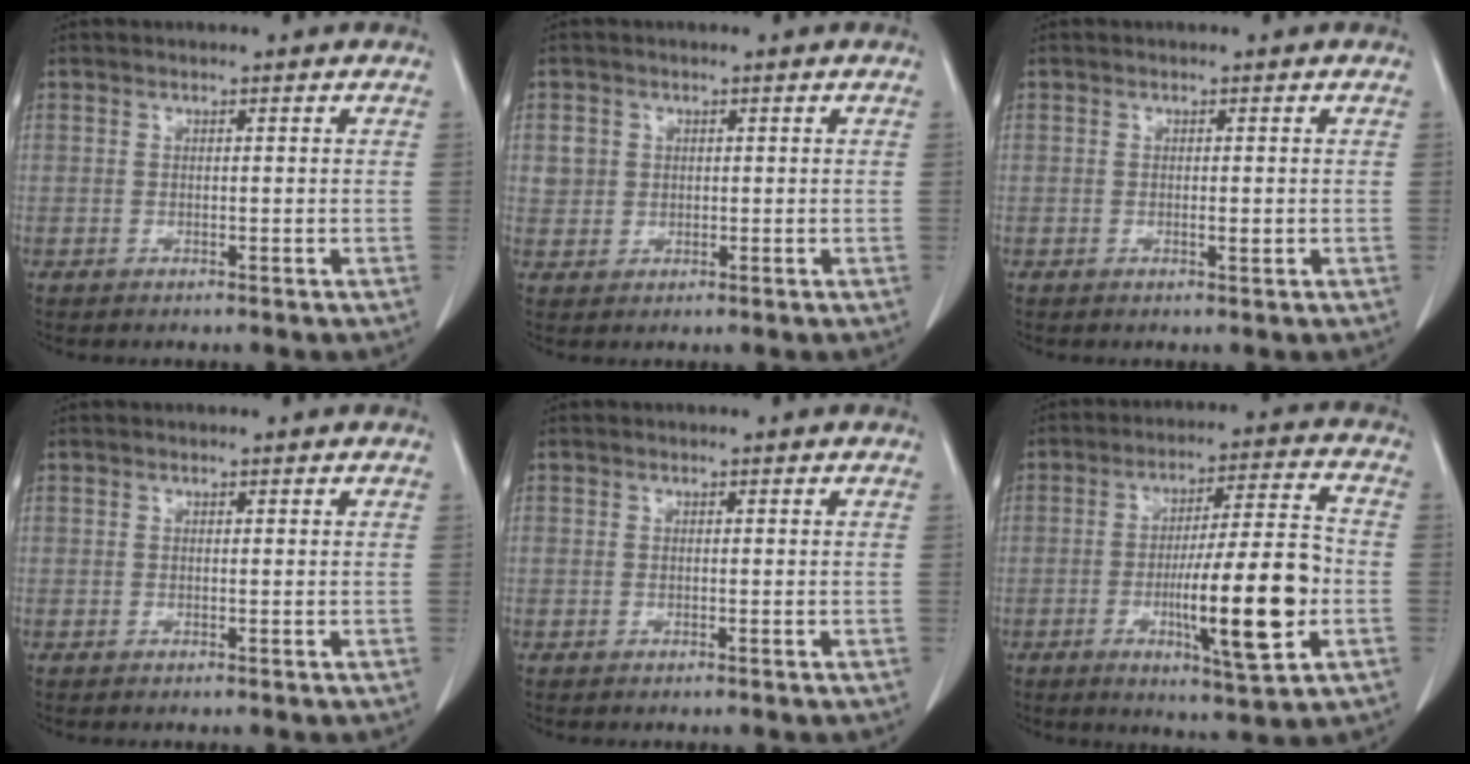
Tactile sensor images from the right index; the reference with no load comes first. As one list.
[{"total": 2.8, "force": [0.8, 2.6, 0.5], "torque": [-0.003, 0.003, 0.017]}, {"total": 0.9, "force": [-0.1, 0.2, 0.9], "torque": [-0.015, -0.002, -0.001]}, {"total": 0.0}, {"total": 0.0}, {"total": 15.3, "force": [-3.7, 1.2, 14.8], "torque": [-0.239, -0.005, -0.056]}]